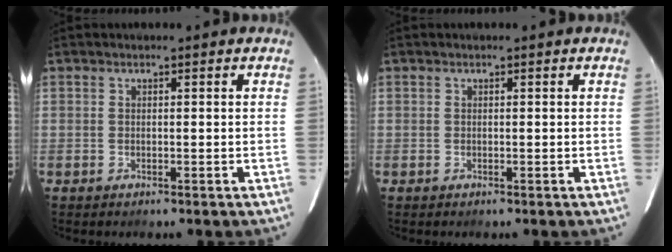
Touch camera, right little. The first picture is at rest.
{"total": 0.0}